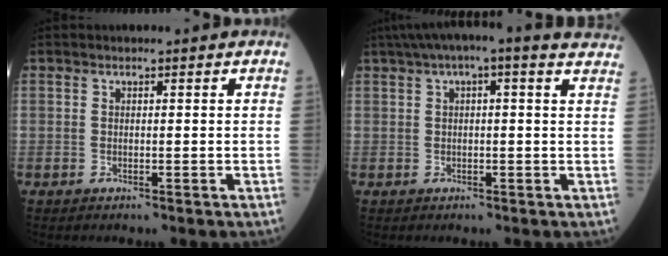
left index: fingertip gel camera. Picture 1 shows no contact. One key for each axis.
{"total": 11.8, "fx": 8.8, "fy": 1.9, "fz": 7.6, "tx": -0.123, "ty": 0.041, "tz": 0.097}